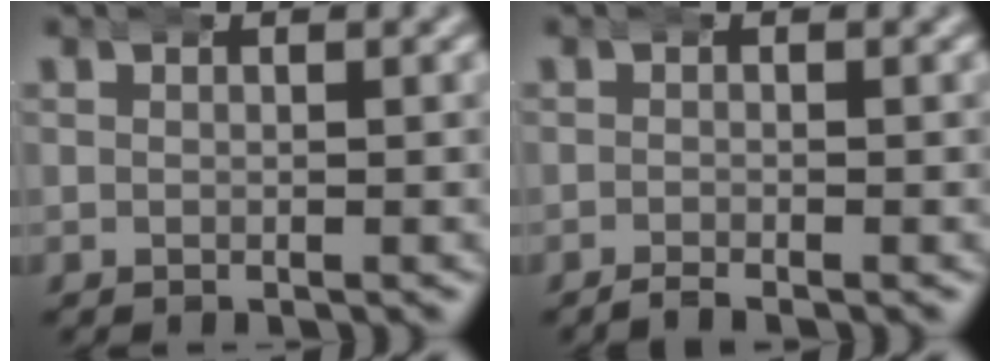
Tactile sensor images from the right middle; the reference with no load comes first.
{"total": 1.2, "force": [-1.2, 0.0, 0.3], "torque": [-0.010, -0.005, -0.021]}